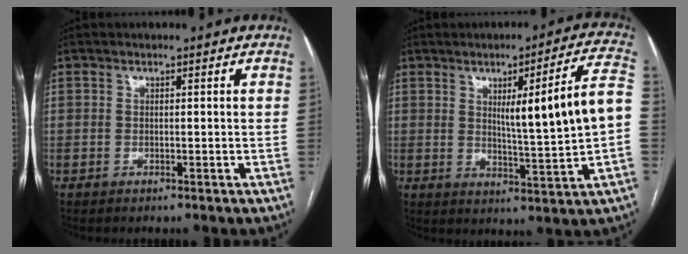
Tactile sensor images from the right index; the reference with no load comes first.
{"total": 12.6, "force": [1.2, -0.4, 12.5], "torque": [-0.179, 0.007, 0.022]}